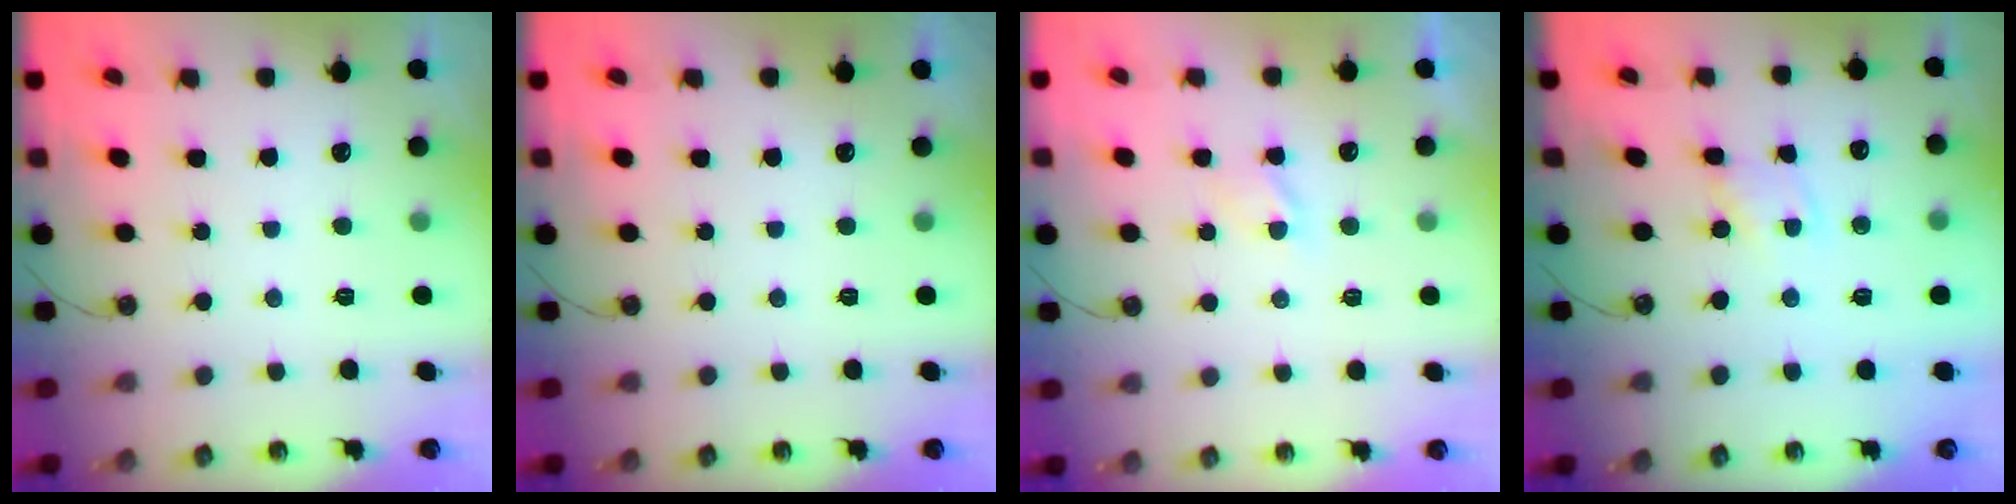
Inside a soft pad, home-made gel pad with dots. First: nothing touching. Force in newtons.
{"total": 0.0}
{"total": 2.2, "press": 2.1, "slide": 0.4}
{"total": 2.1, "press": 2.1, "slide": 0.3}